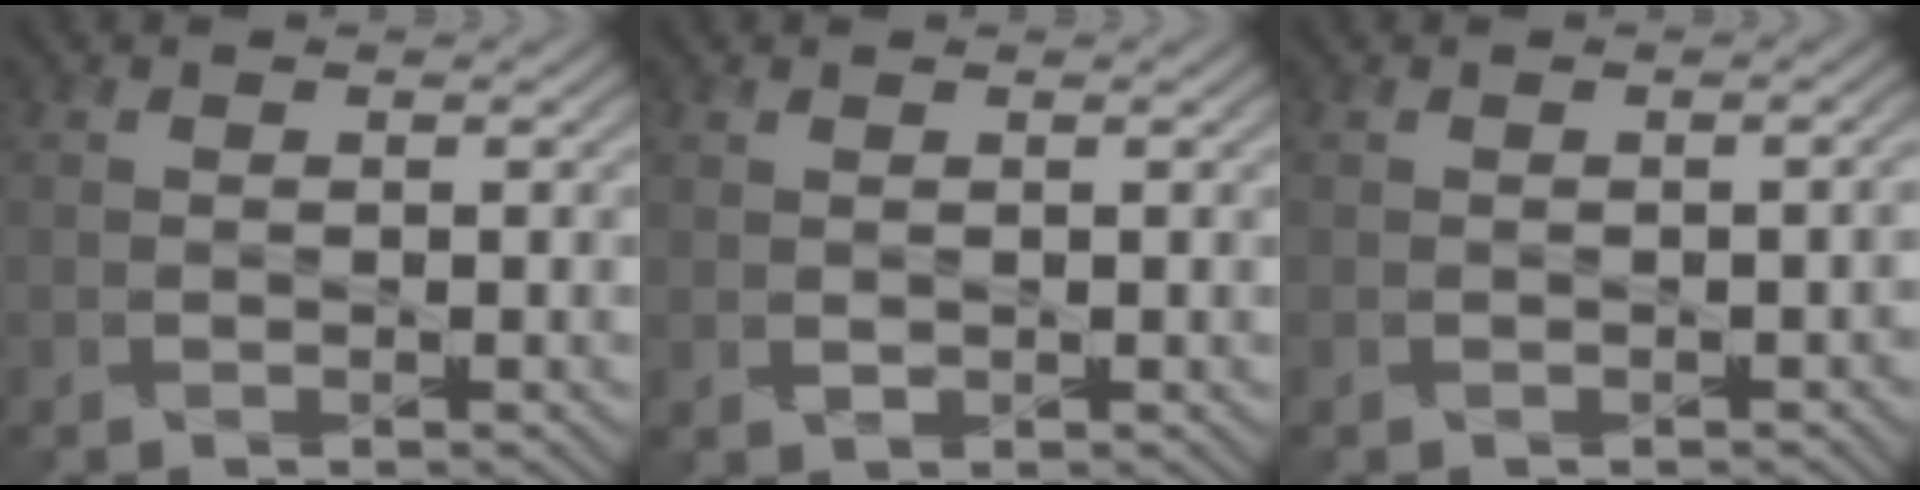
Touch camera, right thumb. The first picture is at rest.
{"total": 0.7, "force": [0.5, 0.3, 0.3], "torque": [-0.013, -0.005, 0.016]}
{"total": 1.4, "force": [-0.5, 0.5, 1.2], "torque": [-0.019, 0.000, -0.003]}